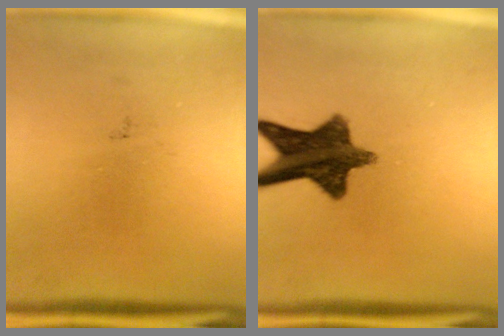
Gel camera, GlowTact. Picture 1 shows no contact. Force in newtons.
{"total": 11.5}